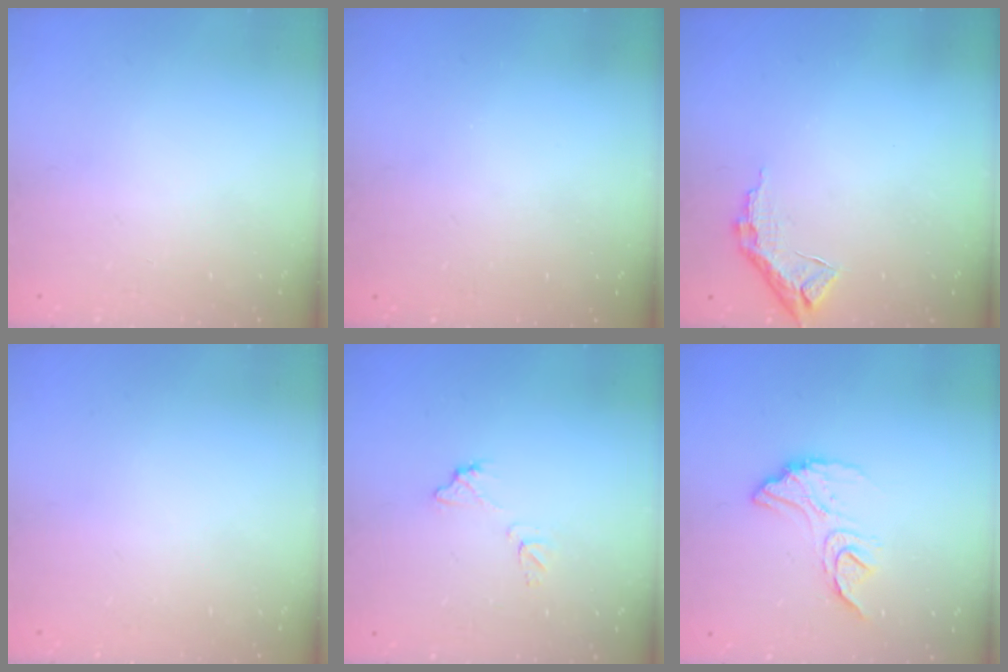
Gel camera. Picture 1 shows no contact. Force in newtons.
{"total": 2.9, "press": 2.8, "slide": 0.8}
{"total": 8.9, "press": 8.9, "slide": 0.5}
{"total": 0.0}
{"total": 7.1, "press": 7.1, "slide": 0.5}
{"total": 12.1, "press": 12.1, "slide": 0.7}